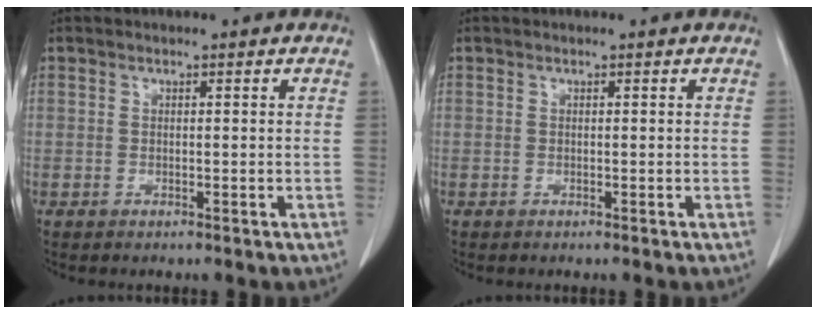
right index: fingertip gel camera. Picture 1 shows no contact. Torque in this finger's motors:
{"motor_torque": [-0.10, -0.03, 0.00, 0.00]}